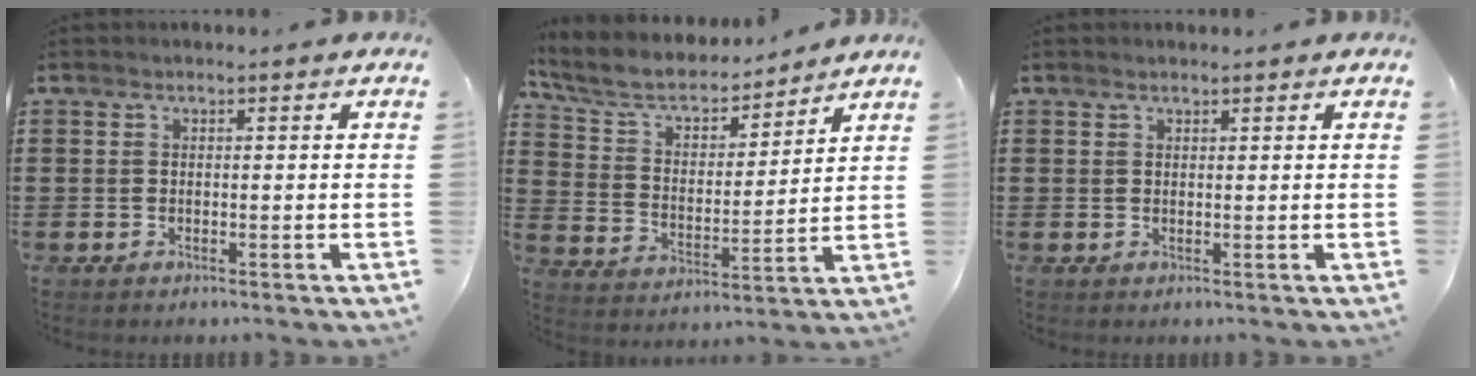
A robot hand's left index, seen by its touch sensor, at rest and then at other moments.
{"total": 6.3, "force": [5.4, 2.3, 2.5], "torque": [-0.076, -0.029, 0.089]}
{"total": 0.8, "force": [0.7, 0.2, 0.2], "torque": [-0.006, 0.000, 0.014]}